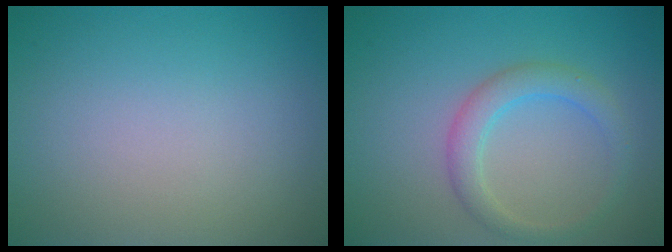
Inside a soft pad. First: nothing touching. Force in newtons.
{"total": 2.8, "press": 2.8, "slide": 0.1}